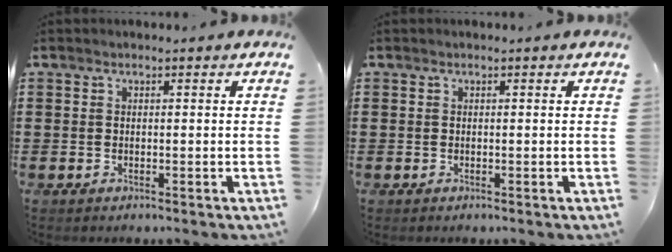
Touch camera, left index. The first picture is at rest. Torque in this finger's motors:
{"motor_torque": [0.00, 0.00, 0.00, 0.00]}